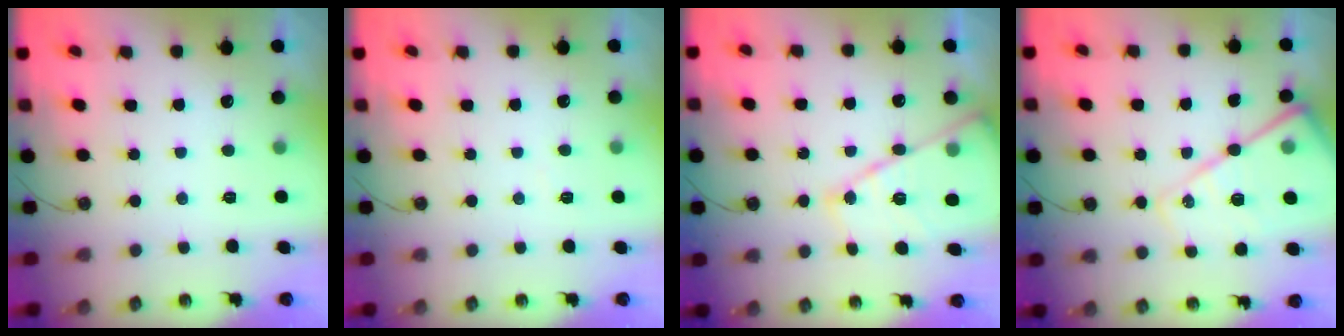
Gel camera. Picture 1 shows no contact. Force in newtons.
{"total": 3.4, "press": 3.4, "slide": 0.5}
{"total": 15.8, "press": 15.7, "slide": 1.3}
{"total": 17.2, "press": 17.1, "slide": 1.9}